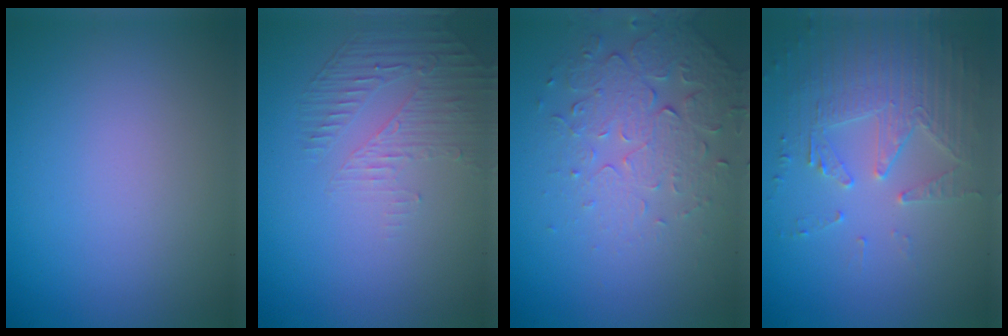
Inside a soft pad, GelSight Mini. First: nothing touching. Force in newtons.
{"total": 1.8, "press": 1.1, "slide": 1.5}
{"total": 5.0, "press": 3.4, "slide": 3.6}
{"total": 4.1, "press": 3.6, "slide": 2.1}